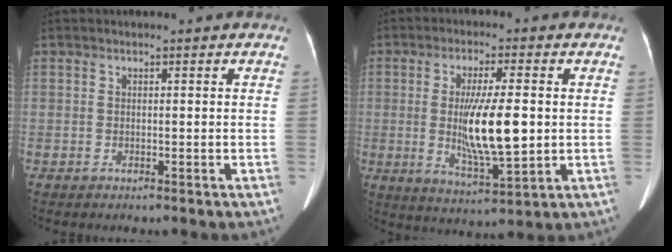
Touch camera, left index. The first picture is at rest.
{"total": 10.9, "force": [0.0, 1.7, 10.7], "torque": [-0.201, -0.015, 0.002]}